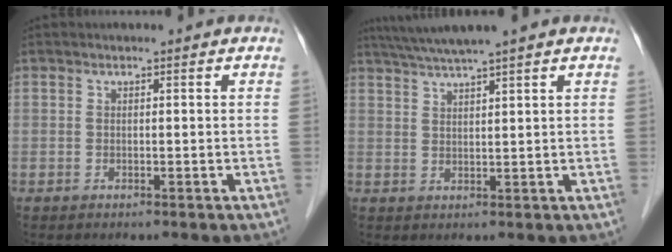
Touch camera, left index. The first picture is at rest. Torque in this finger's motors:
{"motor_torque": [0.21, -0.33, 0.42, 0.09]}